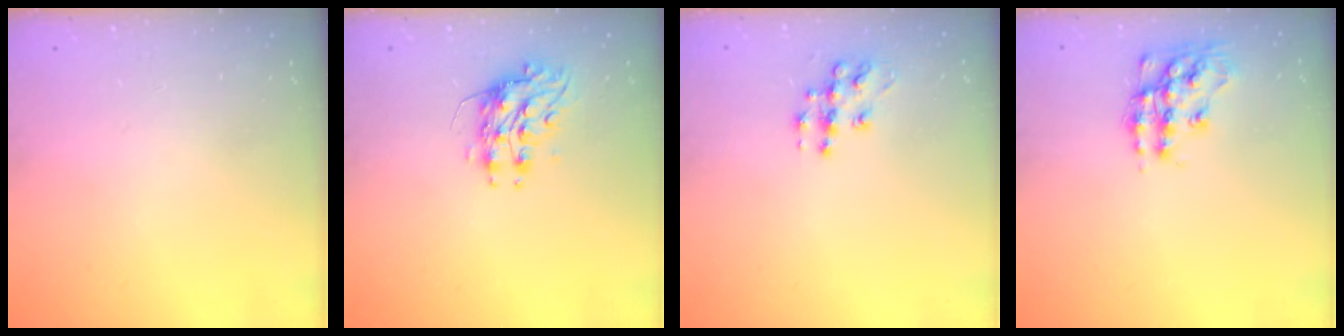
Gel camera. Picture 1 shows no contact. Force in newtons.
{"total": 8.1, "press": 8.1, "slide": 0.2}
{"total": 9.4, "press": 9.4, "slide": 0.5}
{"total": 13.7, "press": 13.7, "slide": 0.6}